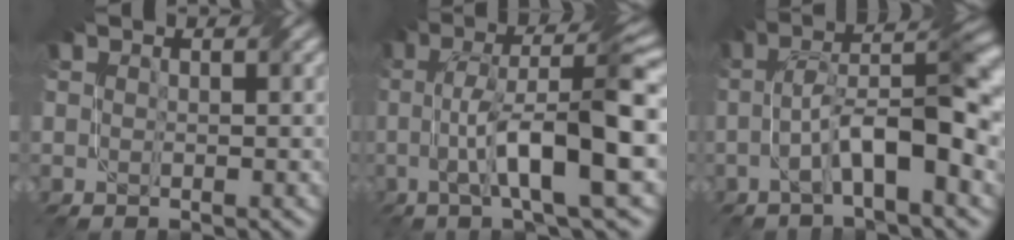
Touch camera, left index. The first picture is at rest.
{"total": 10.9, "force": [-0.7, 2.2, 10.7], "torque": [-0.167, 0.018, -0.015]}
{"total": 8.4, "force": [-1.9, 2.1, 7.9], "torque": [-0.128, 0.022, -0.036]}